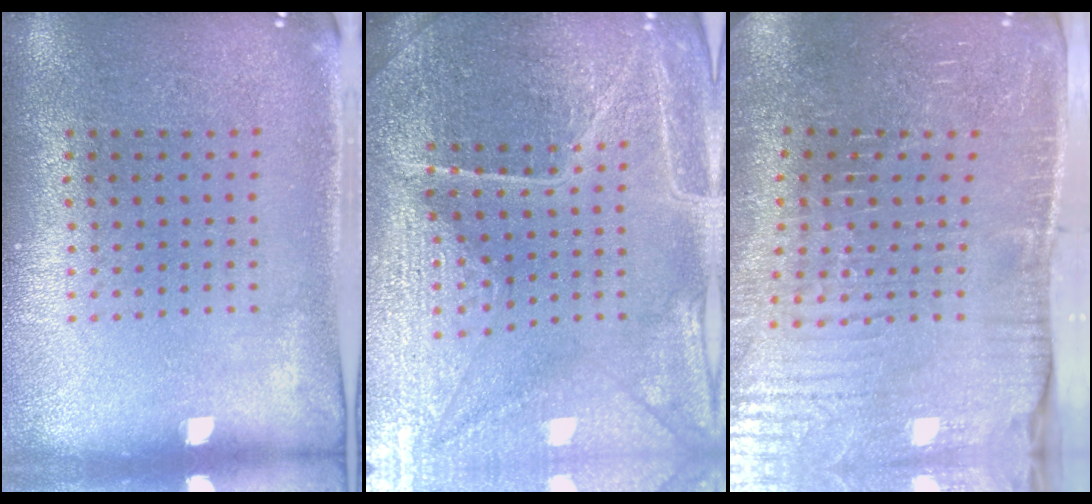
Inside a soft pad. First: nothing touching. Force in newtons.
{"total": 5.2, "press": 4.9, "slide": 2.0}
{"total": 4.6, "press": 4.6, "slide": 0.7}